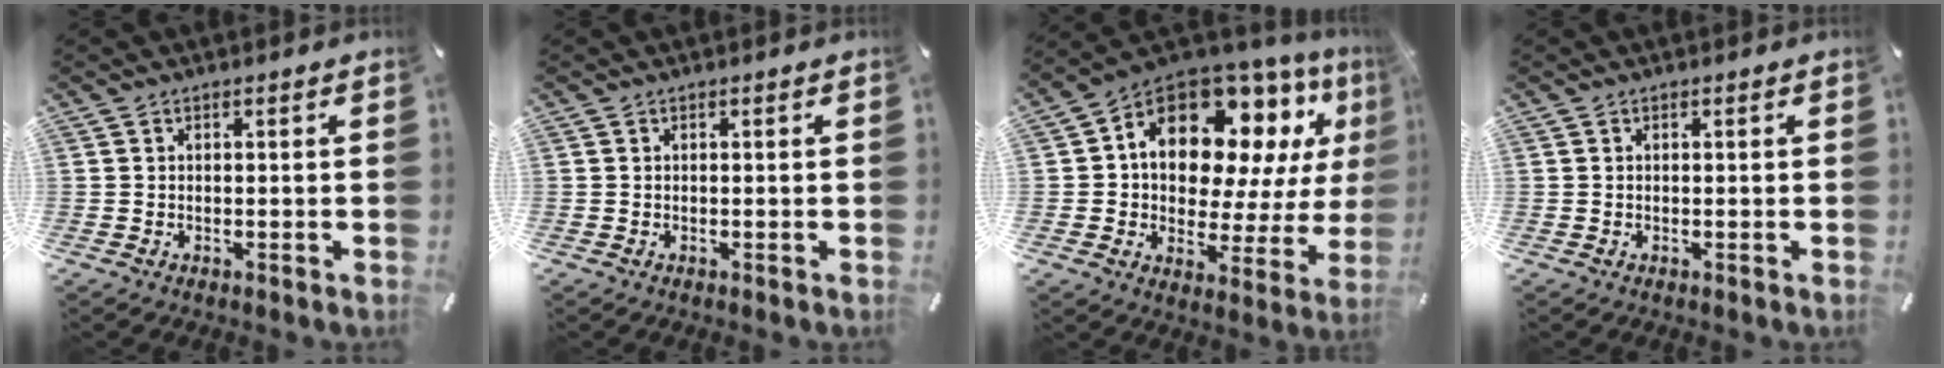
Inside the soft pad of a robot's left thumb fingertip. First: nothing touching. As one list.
[{"total": 0.0}, {"total": 16.4, "force": [8.5, 10.4, 9.5], "torque": [-0.161, -0.070, 0.147]}, {"total": 0.0}]